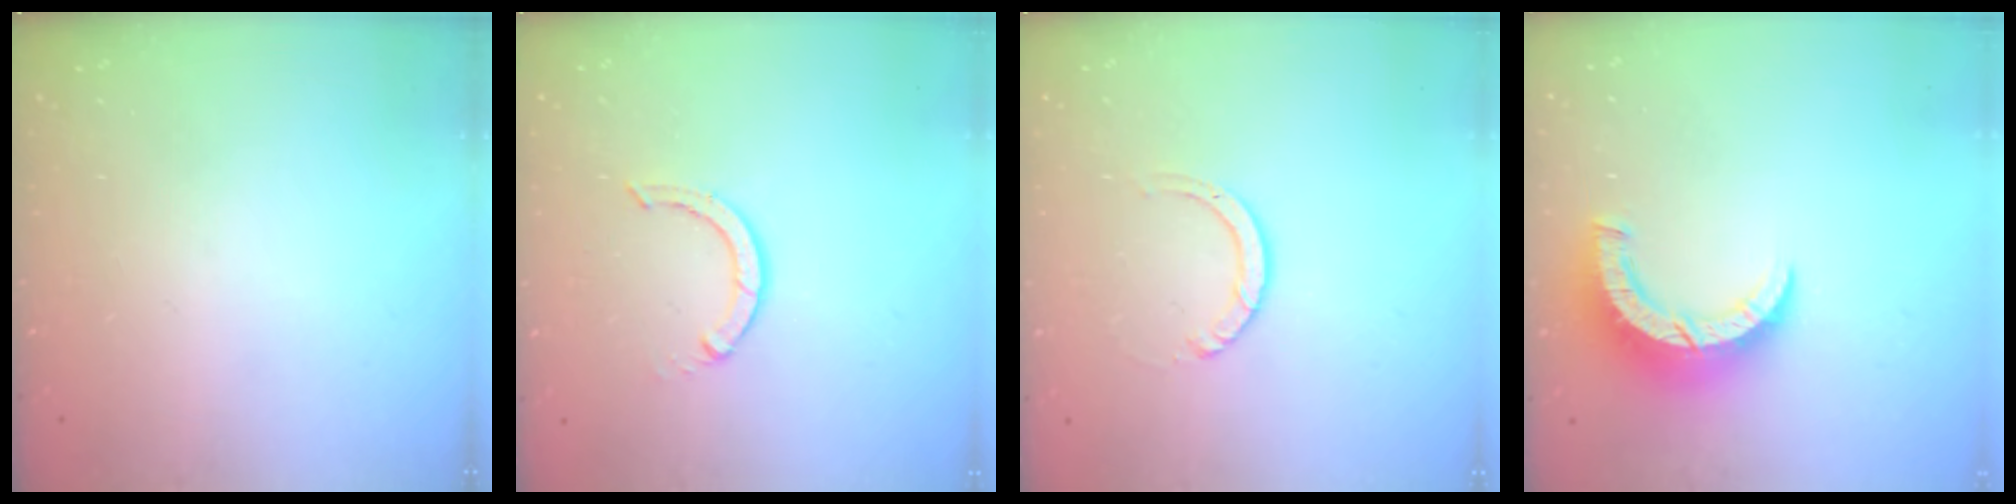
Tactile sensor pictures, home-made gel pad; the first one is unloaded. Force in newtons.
{"total": 4.1, "press": 4.0, "slide": 0.5}
{"total": 3.6, "press": 3.6, "slide": 0.3}
{"total": 8.0, "press": 7.9, "slide": 0.9}